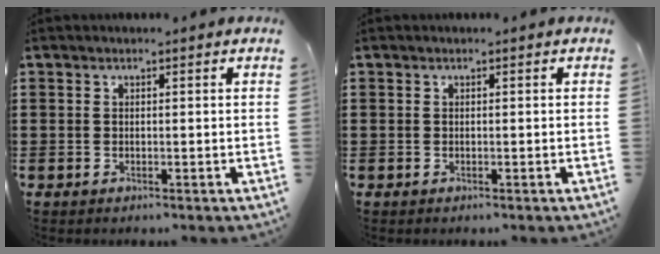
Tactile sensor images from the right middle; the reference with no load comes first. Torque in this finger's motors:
{"motor_torque": [0.00, 0.00, 0.00, 0.00]}